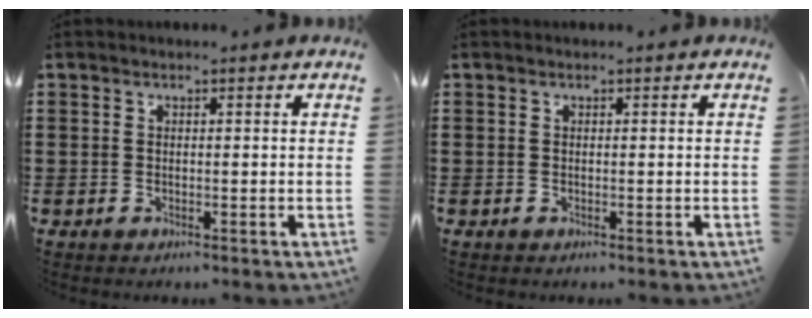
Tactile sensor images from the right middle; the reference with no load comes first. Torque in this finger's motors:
{"motor_torque": [0.15, -0.15, 0.00, 0.02]}